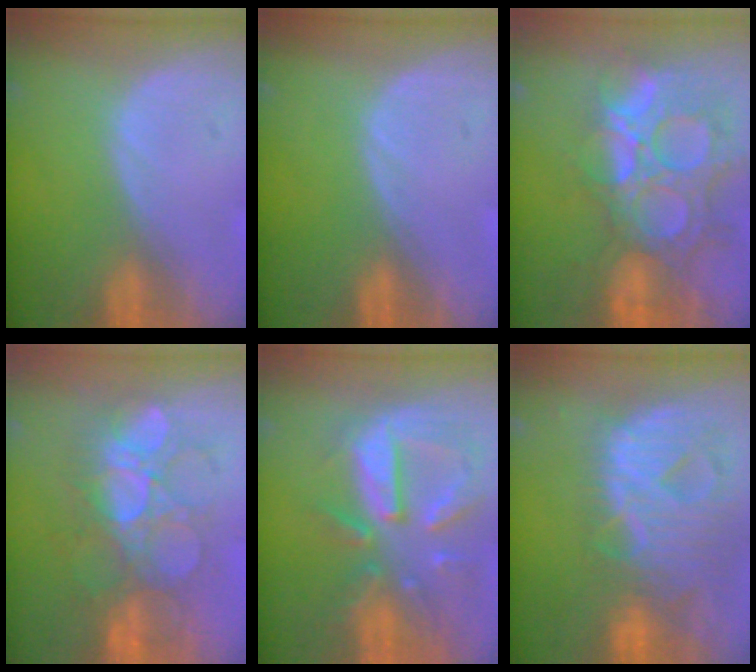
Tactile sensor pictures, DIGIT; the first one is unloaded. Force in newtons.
{"total": 0.0}
{"total": 14.0, "press": 11.8, "slide": 7.5}
{"total": 9.1, "press": 8.9, "slide": 2.0}
{"total": 10.8, "press": 9.5, "slide": 5.2}
{"total": 13.1, "press": 11.2, "slide": 6.9}